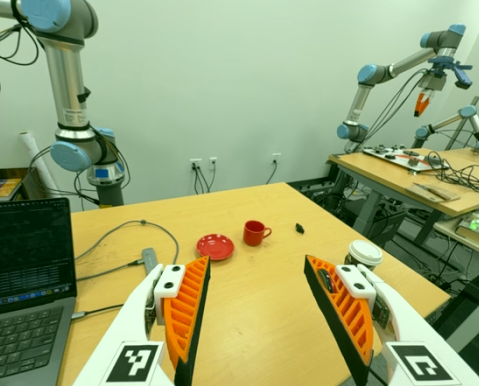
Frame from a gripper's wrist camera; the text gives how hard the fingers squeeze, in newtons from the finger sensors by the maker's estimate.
{"total": 0.0}